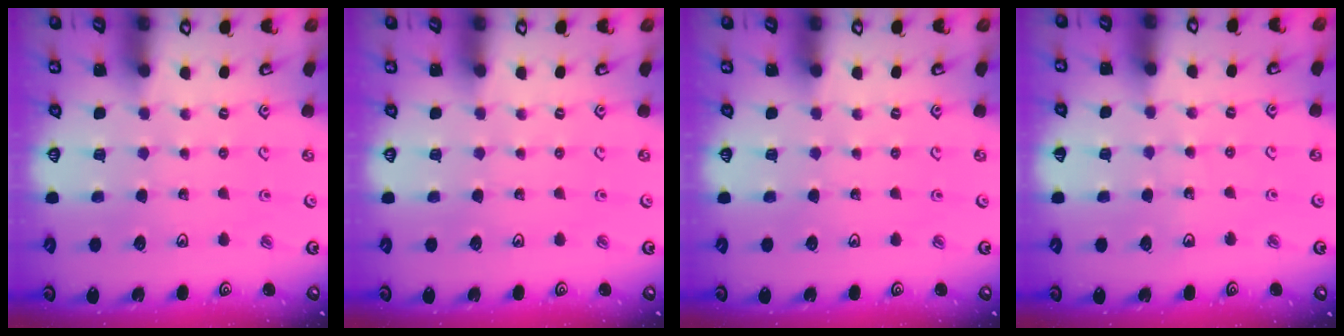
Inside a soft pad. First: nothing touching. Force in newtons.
{"total": 0.0}
{"total": 0.0}
{"total": 4.4, "press": 3.9, "slide": 2.1}